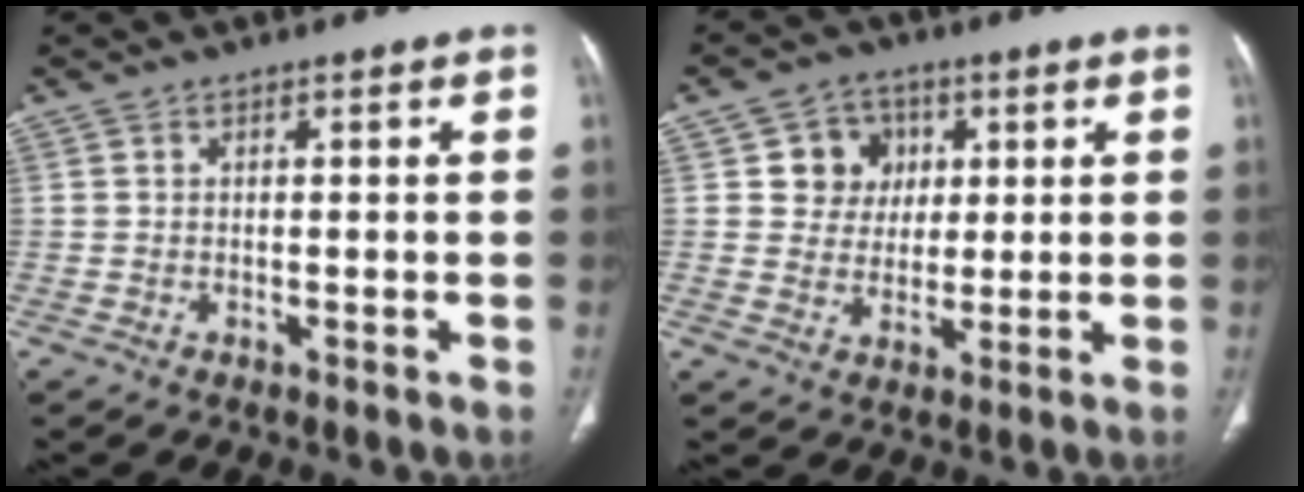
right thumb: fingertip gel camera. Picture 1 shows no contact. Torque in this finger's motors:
{"motor_torque": [0.14, 1.46, 0.38, -0.12, 0.00]}